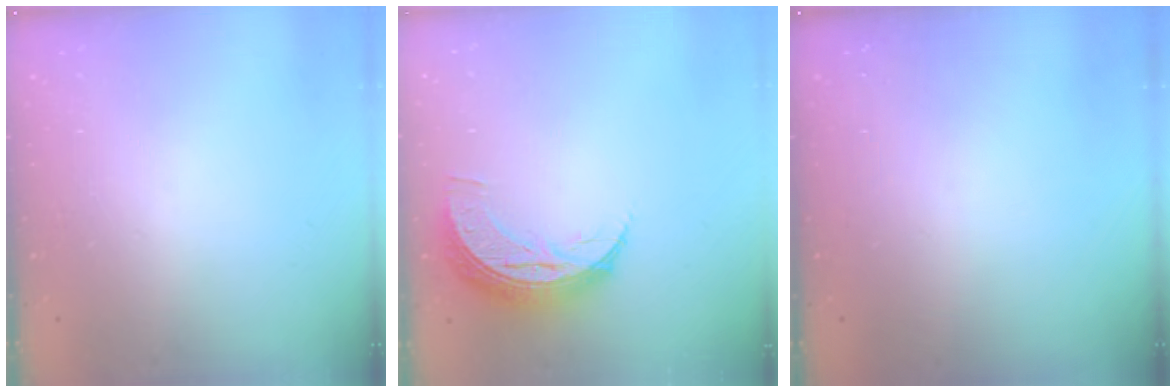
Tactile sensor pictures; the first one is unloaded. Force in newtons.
{"total": 8.7, "press": 8.7, "slide": 0.7}
{"total": 0.0}